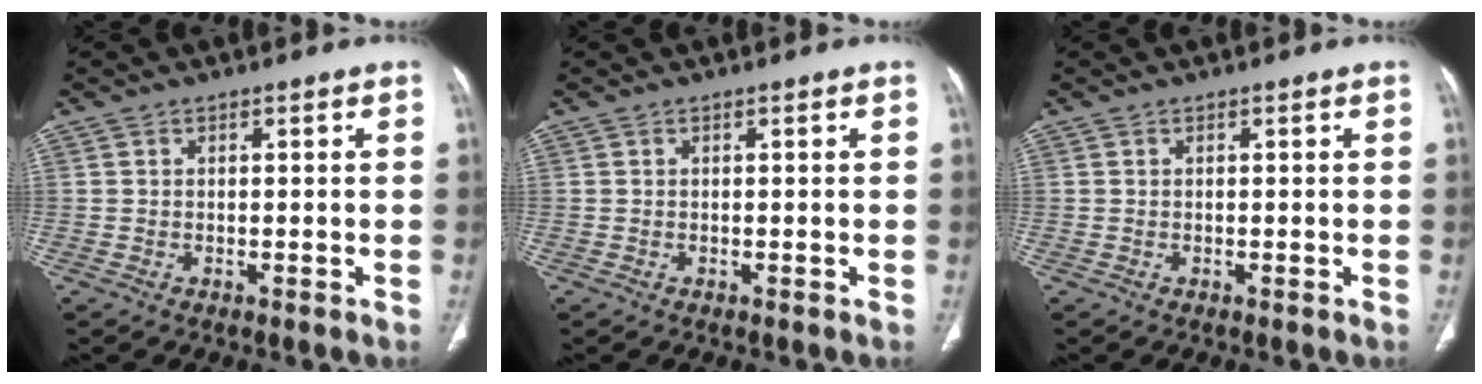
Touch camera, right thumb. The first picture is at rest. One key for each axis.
{"total": 0.0}
{"total": 0.0}